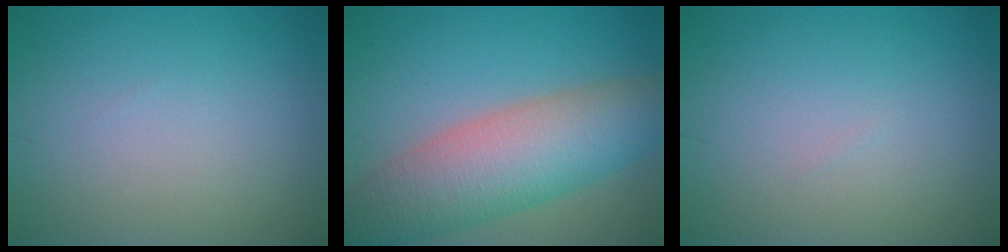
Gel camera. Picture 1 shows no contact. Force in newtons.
{"total": 9.3, "press": 9.3, "slide": 0.6}
{"total": 0.0}